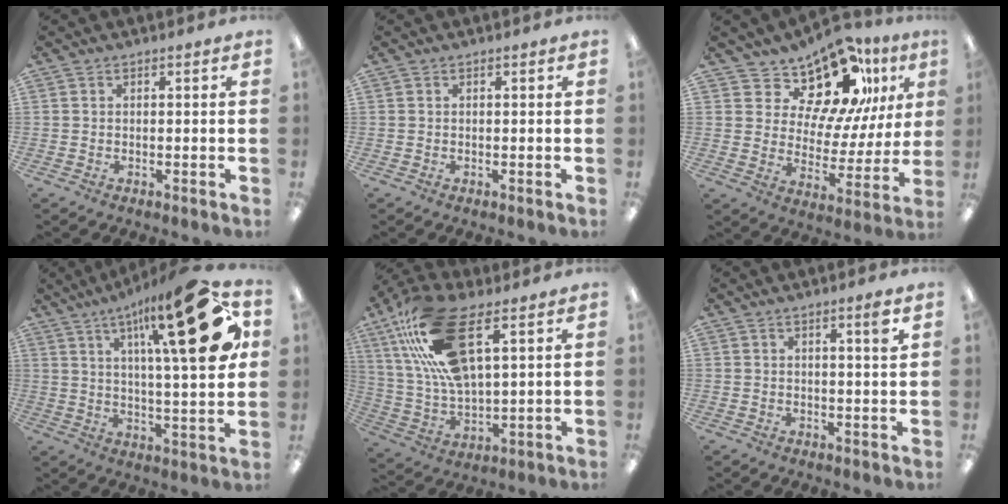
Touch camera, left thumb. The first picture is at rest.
{"total": 0.0}
{"total": 14.8, "force": [11.8, 7.1, 5.4], "torque": [-0.103, -0.094, 0.211]}
{"total": 26.2, "force": [10.8, 7.7, 22.6], "torque": [-0.317, -0.048, 0.159]}
{"total": 20.1, "force": [10.6, 8.1, 15.0], "torque": [-0.318, -0.031, 0.182]}
{"total": 2.8, "force": [1.5, 0.0, 2.4], "torque": [-0.041, -0.005, 0.023]}